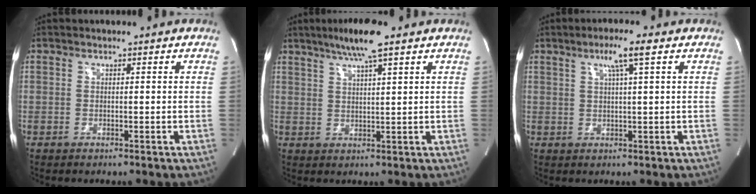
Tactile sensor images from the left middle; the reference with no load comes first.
{"total": 7.0, "force": [4.9, 0.2, 5.1], "torque": [-0.093, 0.011, 0.083]}
{"total": 4.8, "force": [2.3, -0.4, 4.2], "torque": [-0.078, 0.005, 0.040]}